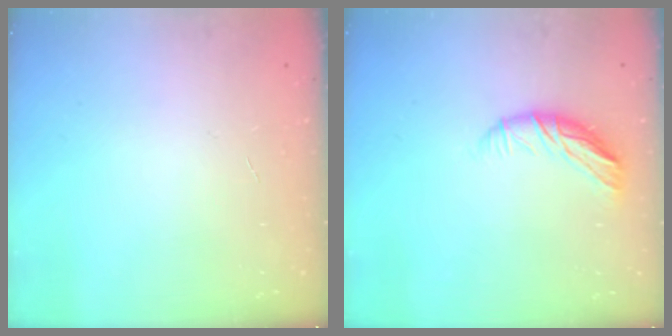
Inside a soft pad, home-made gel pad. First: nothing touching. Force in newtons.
{"total": 10.0, "press": 9.9, "slide": 1.3}